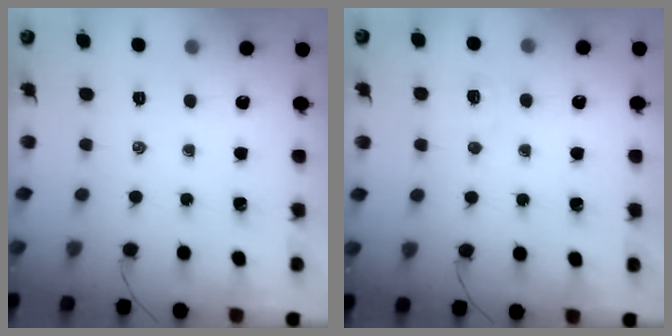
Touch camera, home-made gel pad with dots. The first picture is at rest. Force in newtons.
{"total": 3.9, "press": 3.8, "slide": 0.9}